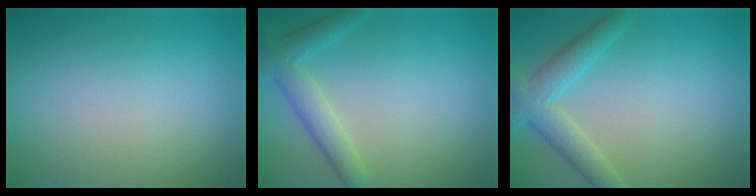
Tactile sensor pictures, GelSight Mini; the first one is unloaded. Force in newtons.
{"total": 3.2, "press": 3.2, "slide": 0.2}
{"total": 3.8, "press": 3.8, "slide": 0.2}